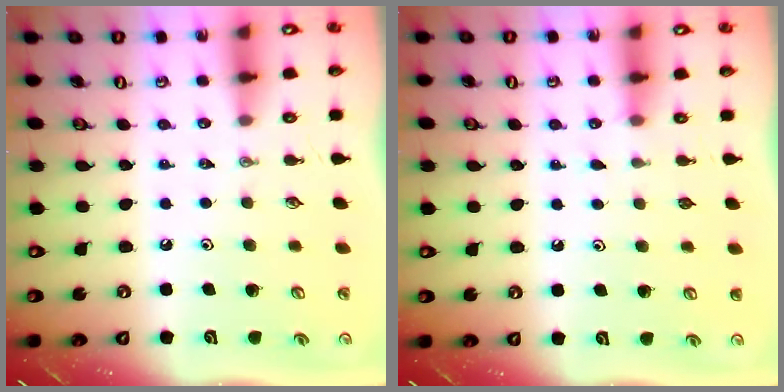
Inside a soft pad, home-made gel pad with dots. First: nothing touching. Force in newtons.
{"total": 1.7, "press": 1.6, "slide": 0.2}